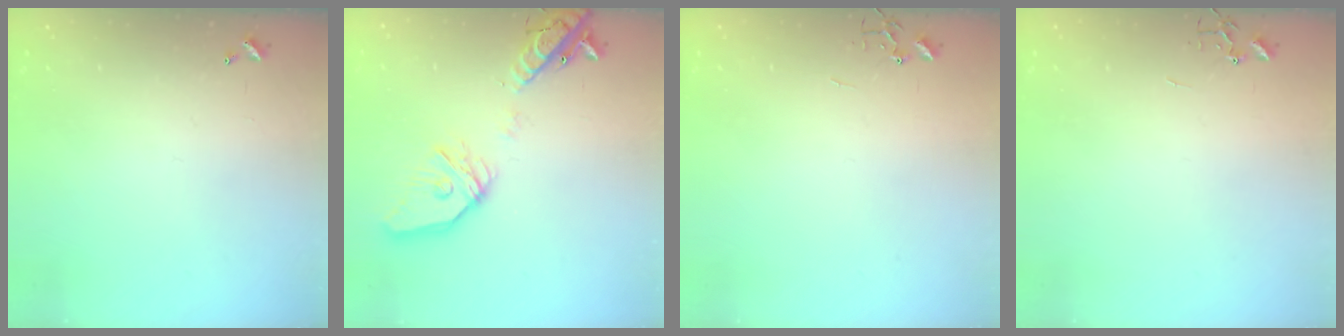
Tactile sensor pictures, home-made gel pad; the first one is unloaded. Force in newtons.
{"total": 18.6, "press": 18.3, "slide": 3.1}
{"total": 0.0}
{"total": 0.0}